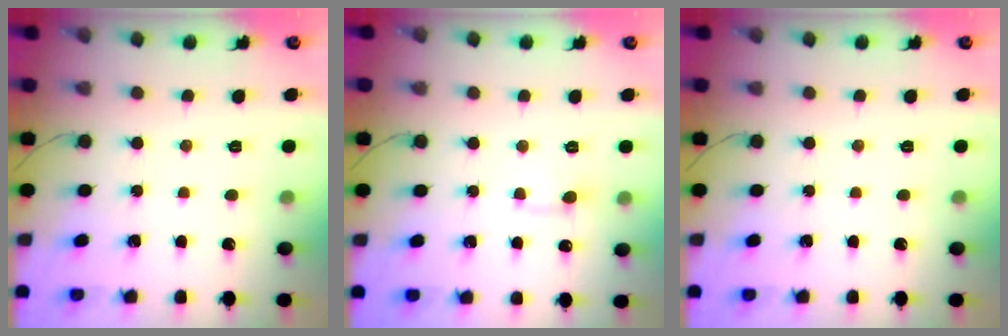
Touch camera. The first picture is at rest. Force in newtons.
{"total": 2.3, "press": 2.0, "slide": 1.3}
{"total": 0.0}